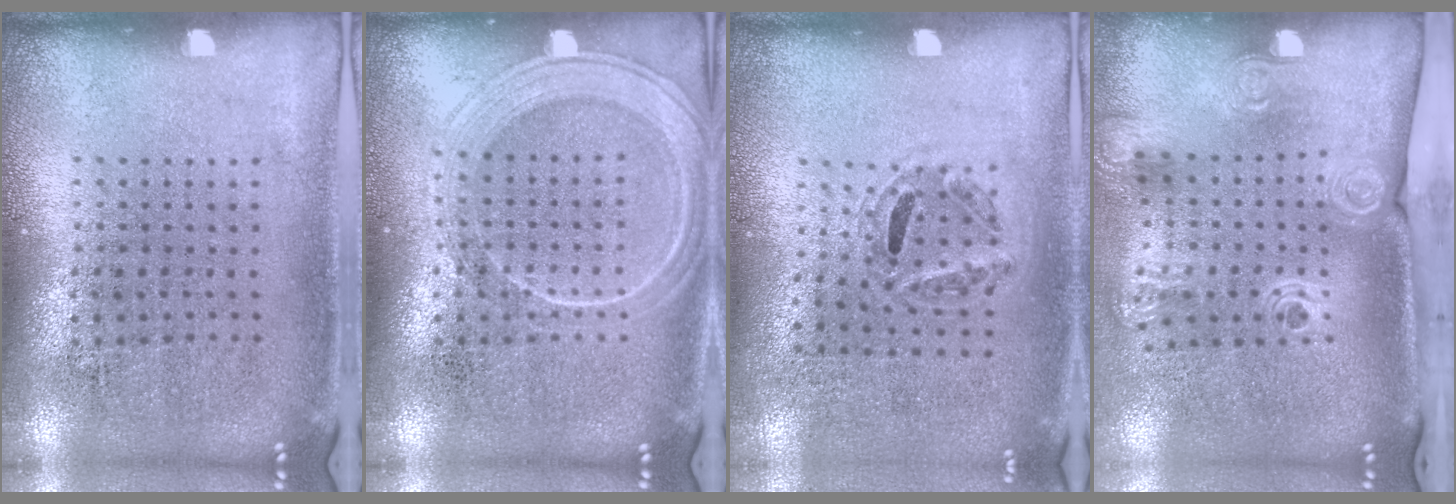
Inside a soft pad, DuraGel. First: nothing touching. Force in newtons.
{"total": 2.8, "press": 2.8, "slide": 0.5}
{"total": 1.1, "press": 0.7, "slide": 0.9}
{"total": 2.3, "press": 1.6, "slide": 1.5}